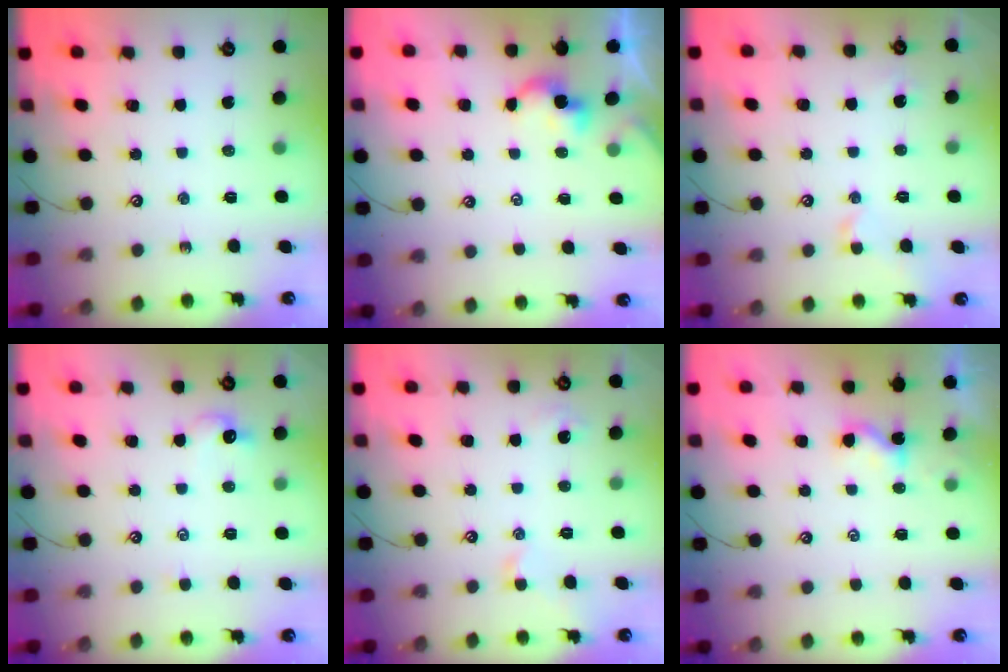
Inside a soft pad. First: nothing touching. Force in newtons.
{"total": 1.8, "press": 1.7, "slide": 0.2}
{"total": 1.3, "press": 1.2, "slide": 0.4}
{"total": 0.8, "press": 0.6, "slide": 0.6}
{"total": 2.9, "press": 2.8, "slide": 0.8}
{"total": 1.6, "press": 1.6, "slide": 0.2}